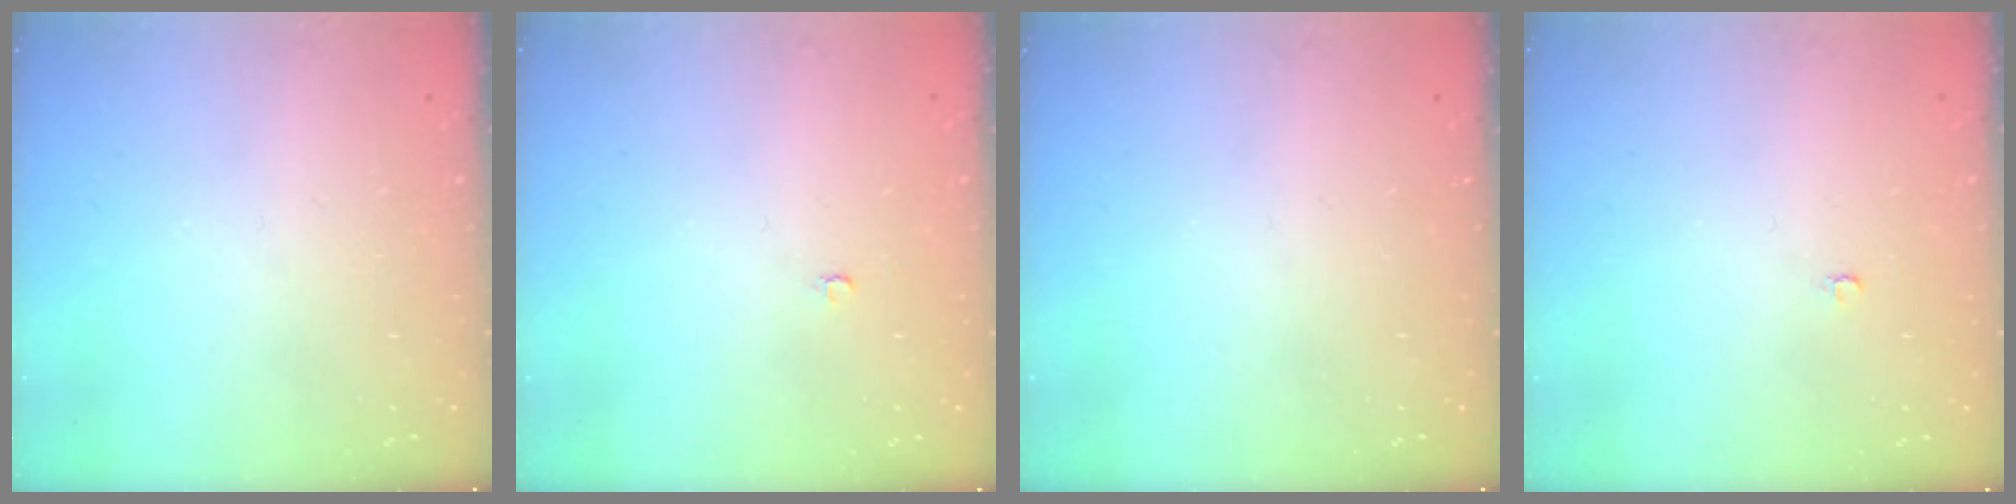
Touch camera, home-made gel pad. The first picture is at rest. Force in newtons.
{"total": 2.1, "press": 2.1, "slide": 0.2}
{"total": 0.0}
{"total": 2.1, "press": 2.1, "slide": 0.2}